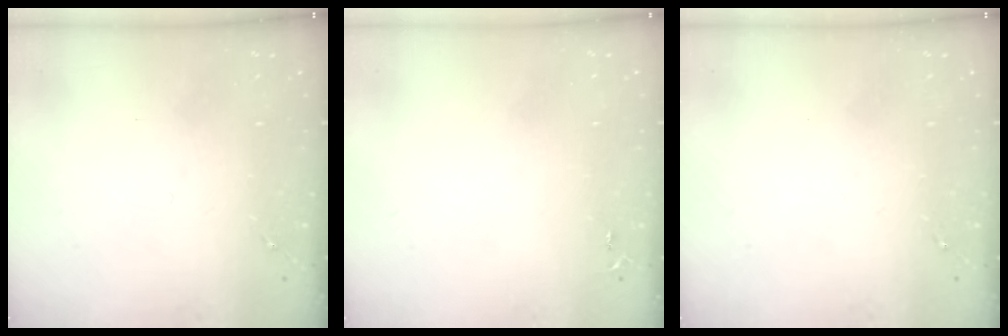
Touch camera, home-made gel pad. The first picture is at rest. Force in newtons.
{"total": 2.6, "press": 2.6, "slide": 0.3}
{"total": 0.0}